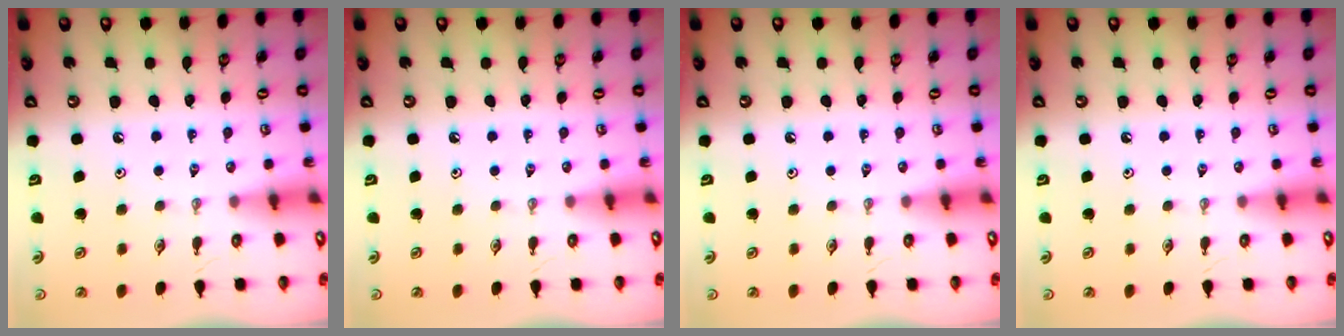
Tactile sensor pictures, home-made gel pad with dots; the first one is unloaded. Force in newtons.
{"total": 0.0}
{"total": 0.0}
{"total": 0.0}